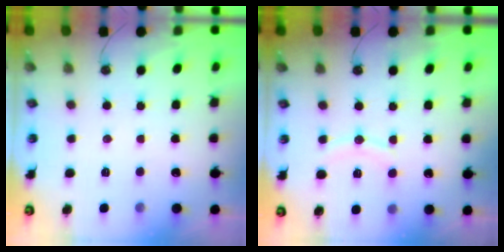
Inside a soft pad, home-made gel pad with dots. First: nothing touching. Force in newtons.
{"total": 9.5, "press": 9.4, "slide": 0.9}